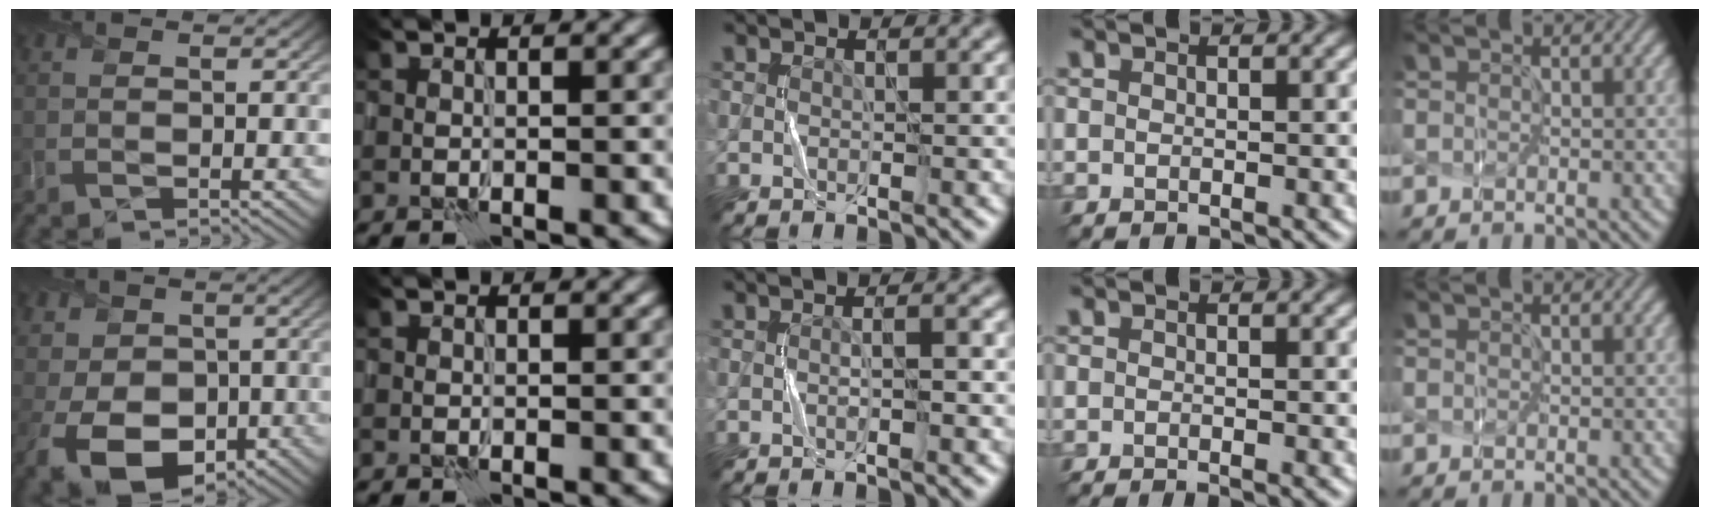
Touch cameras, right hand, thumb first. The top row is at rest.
{"thumb": {"total": 12.8, "force": [-4.2, 9.5, 7.6], "torque": [-0.153, -0.018, -0.085]}, "middle": {"total": 2.1, "force": [0.0, 0.6, 2.0], "torque": [-0.009, -0.001, -0.013]}, "ring": {"total": 1.9, "force": [-1.2, 0.6, 1.4], "torque": [-0.004, -0.006, -0.015]}}